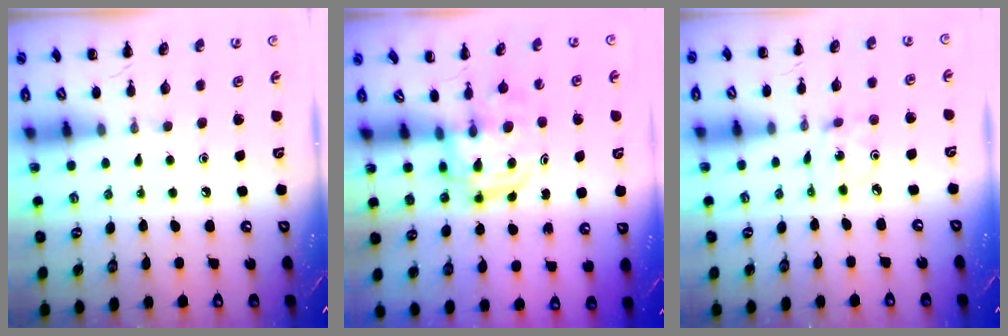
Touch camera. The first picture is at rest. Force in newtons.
{"total": 2.7, "press": 2.7, "slide": 0.3}
{"total": 1.2, "press": 1.2, "slide": 0.4}